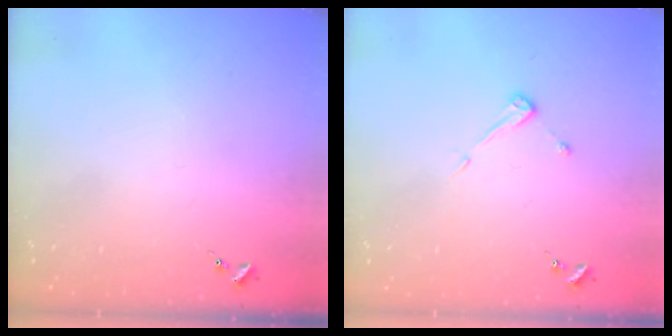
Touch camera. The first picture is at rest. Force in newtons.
{"total": 3.9, "press": 3.9, "slide": 0.4}